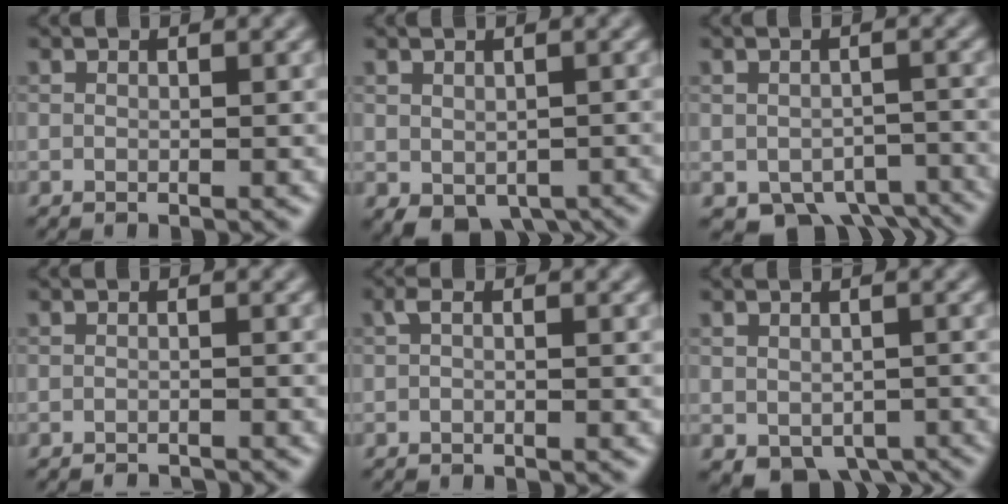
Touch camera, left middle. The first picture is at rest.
{"total": 3.7, "force": [-1.5, 2.4, 2.4], "torque": [-0.033, -0.017, -0.010]}
{"total": 5.2, "force": [-3.3, 3.1, 2.6], "torque": [-0.027, -0.019, -0.044]}
{"total": 1.5, "force": [-1.5, 0.2, 0.2], "torque": [0.005, -0.003, -0.022]}
{"total": 0.8, "force": [-0.2, 0.2, 0.7], "torque": [-0.016, 0.001, -0.004]}
{"total": 4.1, "force": [-1.9, 2.6, 2.4], "torque": [-0.029, -0.017, -0.016]}